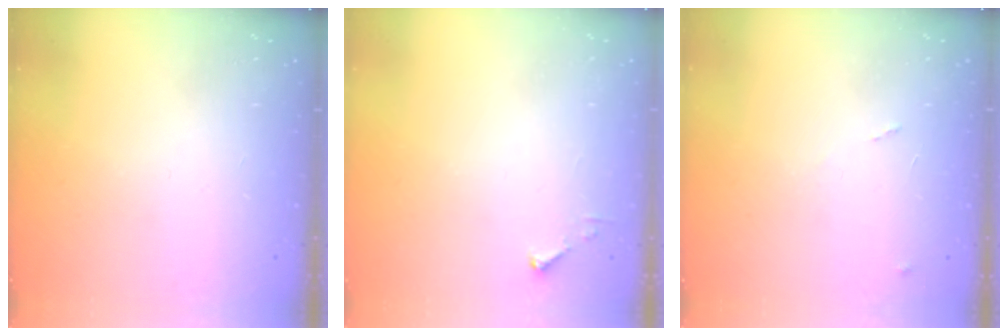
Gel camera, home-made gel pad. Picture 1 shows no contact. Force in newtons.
{"total": 2.7, "press": 2.7, "slide": 0.3}
{"total": 6.8, "press": 6.8, "slide": 0.6}